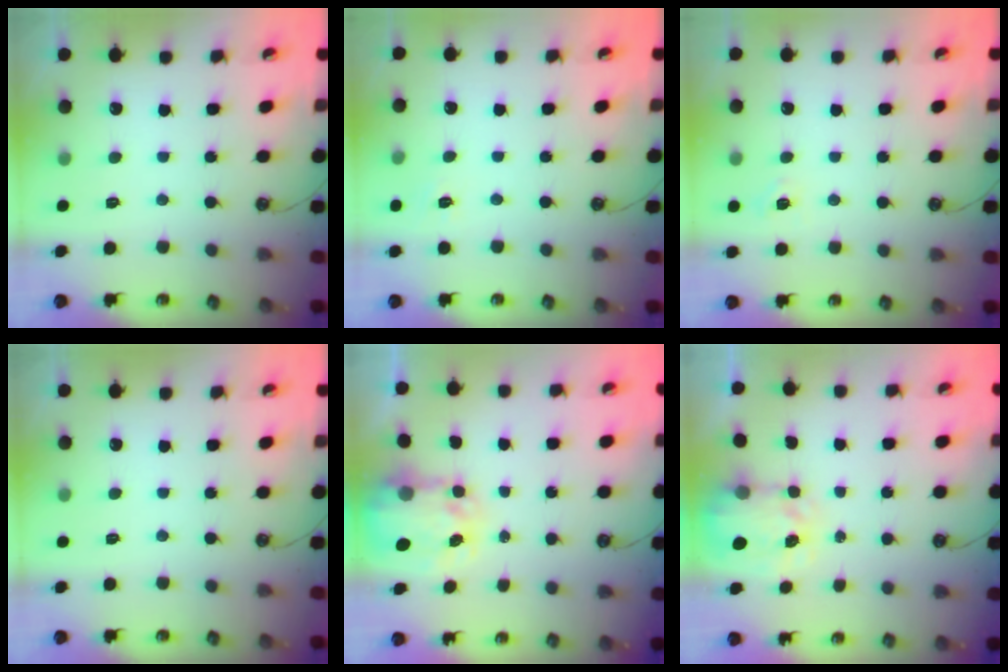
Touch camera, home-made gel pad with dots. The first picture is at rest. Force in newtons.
{"total": 4.1, "press": 4.1, "slide": 0.4}
{"total": 4.2, "press": 4.2, "slide": 0.6}
{"total": 0.0}
{"total": 5.8, "press": 5.7, "slide": 0.7}
{"total": 3.6, "press": 3.5, "slide": 0.4}